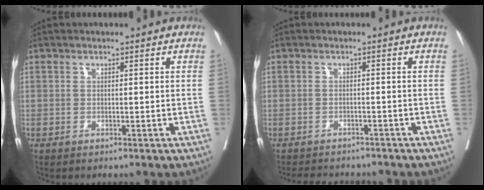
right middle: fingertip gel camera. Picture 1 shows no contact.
{"total": 7.2, "force": [-6.6, 2.0, 1.8], "torque": [-0.020, -0.003, -0.085]}